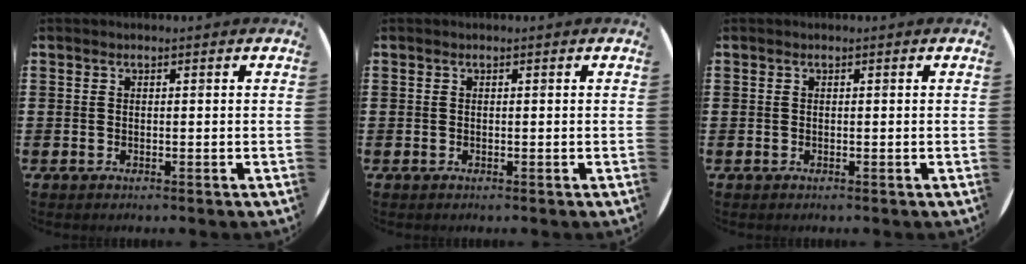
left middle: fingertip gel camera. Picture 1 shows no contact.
{"total": 0.0}
{"total": 0.0}